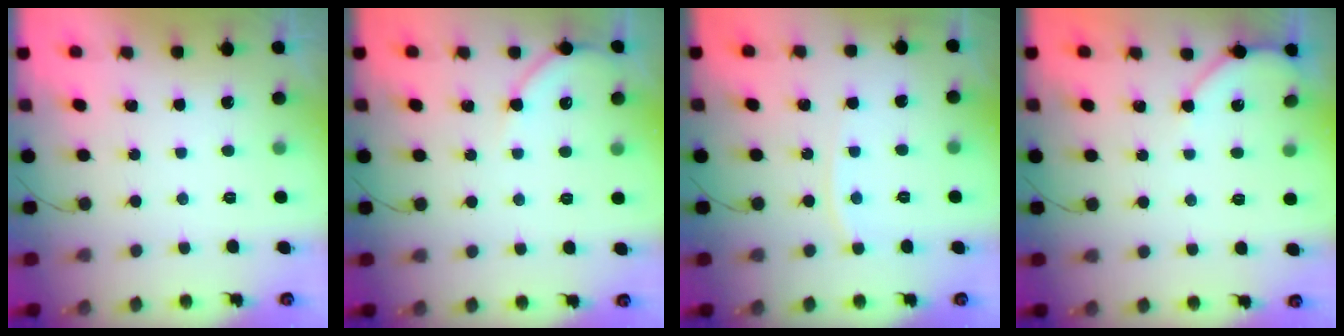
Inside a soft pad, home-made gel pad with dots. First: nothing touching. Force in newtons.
{"total": 6.7, "press": 6.6, "slide": 0.9}
{"total": 4.0, "press": 4.0, "slide": 0.5}
{"total": 5.0, "press": 4.9, "slide": 0.7}